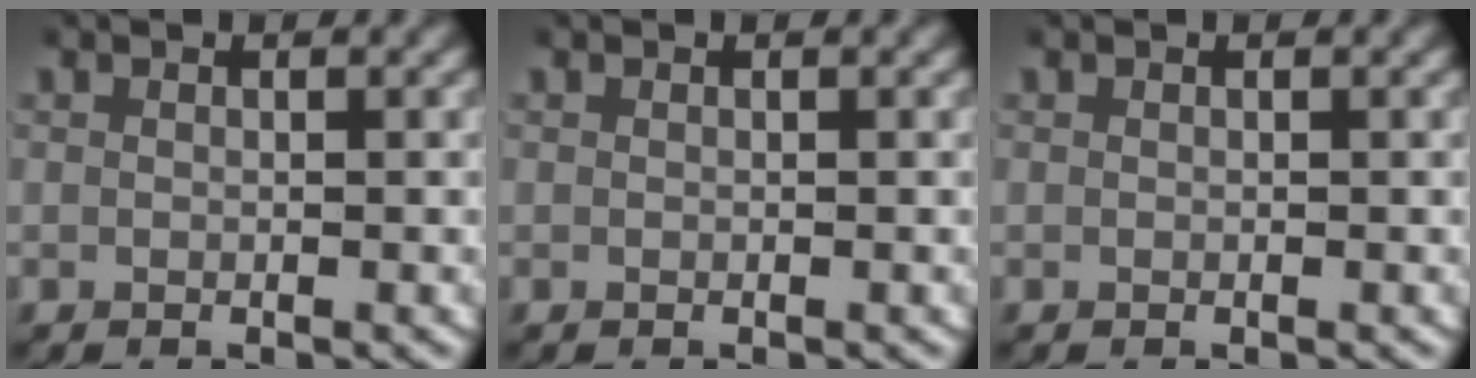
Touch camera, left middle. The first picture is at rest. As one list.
[{"total": 0.0}, {"total": 0.0}]